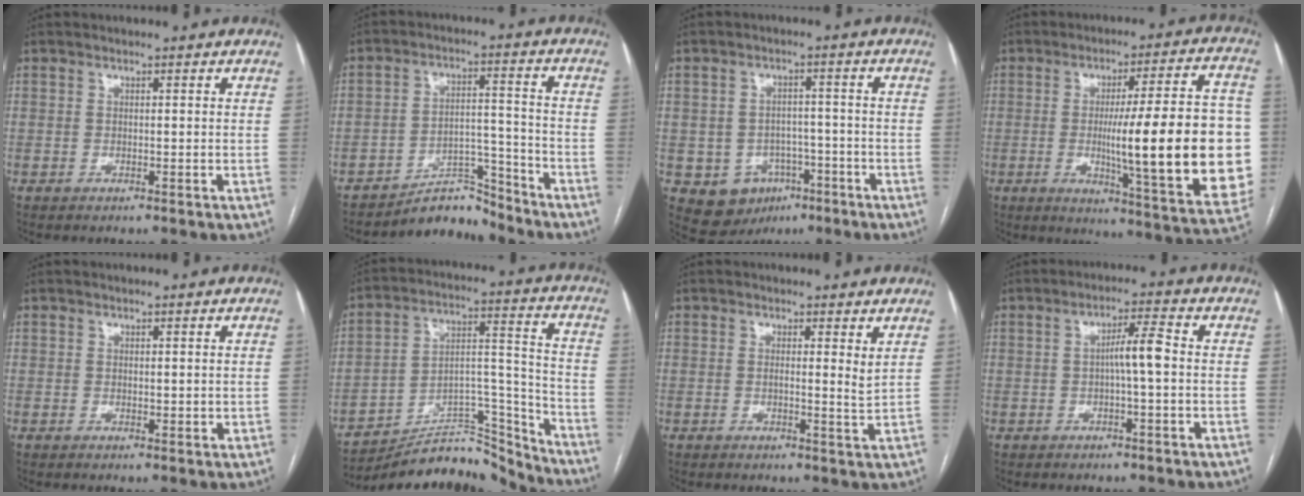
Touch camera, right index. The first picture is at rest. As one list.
[{"total": 6.8, "force": [-6.6, 1.6, 0.1], "torque": [0.006, 0.041, -0.107]}, {"total": 7.6, "force": [-3.4, 6.4, 2.4], "torque": [-0.040, 0.016, -0.036]}, {"total": 23.4, "force": [-1.9, 2.4, 23.2], "torque": [-0.251, 0.011, -0.018]}, {"total": 1.0, "force": [0.5, 0.6, 0.6], "torque": [-0.006, -0.006, 0.010]}, {"total": 16.5, "force": [-16.1, 2.6, 1.9], "torque": [-0.022, 0.061, -0.257]}, {"total": 2.2, "force": [1.0, 0.0, 2.0], "torque": [-0.032, -0.008, 0.011]}, {"total": 4.3, "force": [-0.3, 0.1, 4.3], "torque": [-0.074, 0.010, -0.003]}]